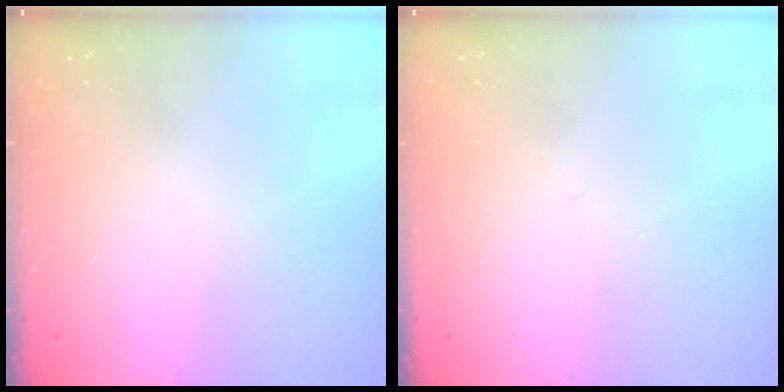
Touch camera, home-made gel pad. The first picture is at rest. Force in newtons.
{"total": 2.5, "press": 2.5, "slide": 0.3}